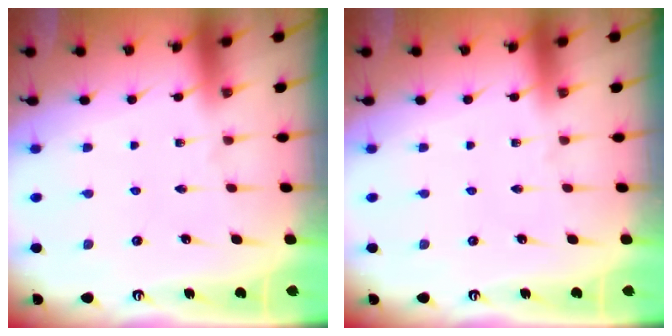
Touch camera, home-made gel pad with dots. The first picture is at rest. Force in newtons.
{"total": 0.0}